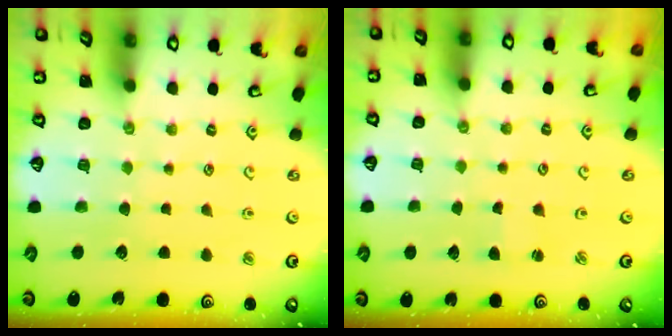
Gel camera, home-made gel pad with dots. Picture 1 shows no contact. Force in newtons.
{"total": 1.6, "press": 1.6, "slide": 0.2}